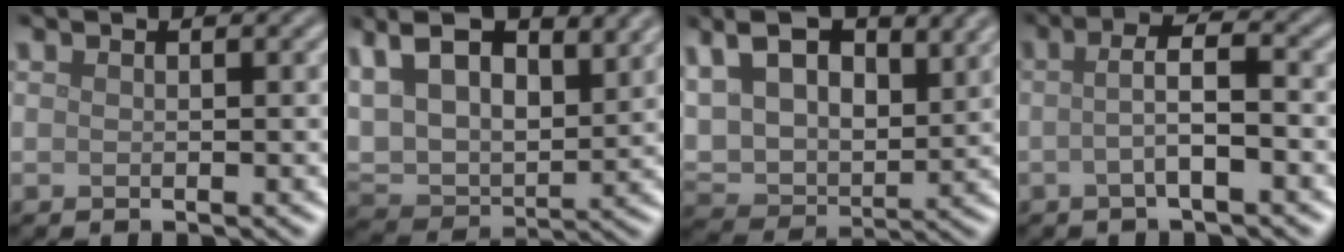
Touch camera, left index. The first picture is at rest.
{"total": 14.2, "force": [7.2, 7.6, 9.6], "torque": [-0.202, 0.028, 0.122]}
{"total": 11.8, "force": [5.5, 7.0, 7.7], "torque": [-0.167, 0.016, 0.094]}
{"total": 3.2, "force": [-0.6, 0.7, 3.1], "torque": [-0.058, 0.005, -0.016]}